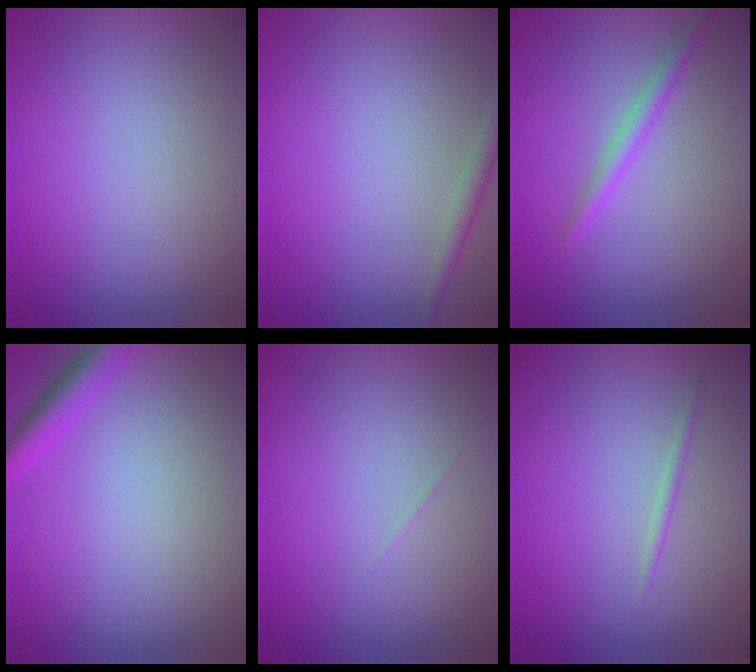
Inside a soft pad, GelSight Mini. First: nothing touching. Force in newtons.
{"total": 1.4, "press": 1.4, "slide": 0.0}
{"total": 1.7, "press": 1.7, "slide": 0.1}
{"total": 2.3, "press": 2.3, "slide": 0.1}
{"total": 0.0}
{"total": 0.6, "press": 0.6, "slide": 0.0}